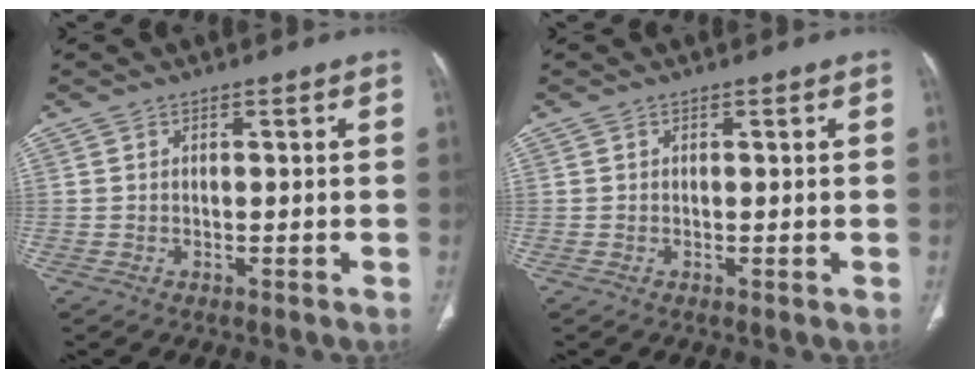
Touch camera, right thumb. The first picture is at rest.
{"total": 0.0}